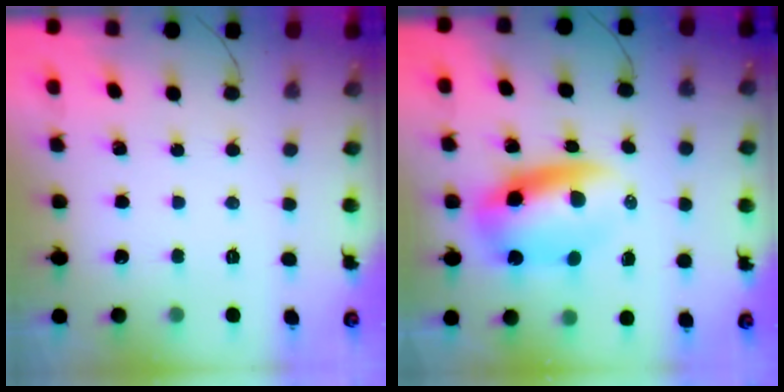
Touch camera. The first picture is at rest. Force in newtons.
{"total": 9.6, "press": 9.3, "slide": 2.5}